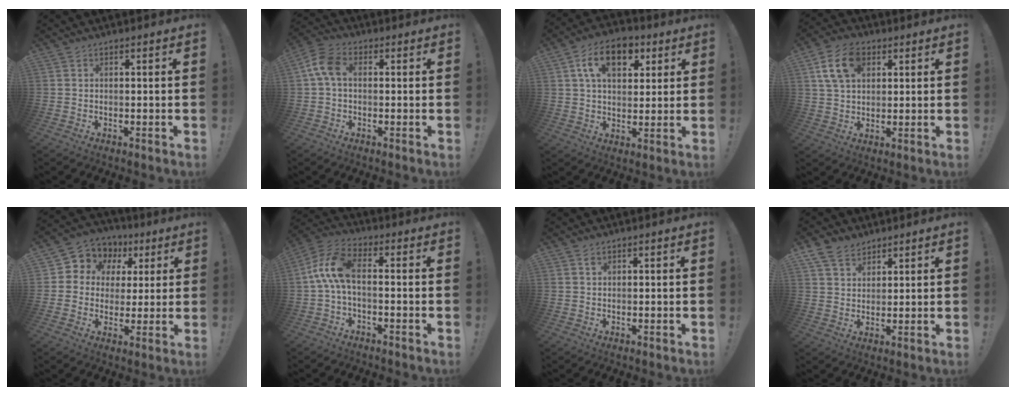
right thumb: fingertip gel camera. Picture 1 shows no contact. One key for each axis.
{"total": 7.7, "fx": 0.9, "fy": 5.0, "fz": 5.8, "tx": -0.115, "ty": 0.015, "tz": 0.022}
{"total": 13.5, "fx": 5.5, "fy": 8.5, "fz": 8.9, "tx": -0.136, "ty": -0.001, "tz": 0.101}
{"total": 11.6, "fx": 4.3, "fy": 7.8, "fz": 7.4, "tx": -0.143, "ty": 0.006, "tz": 0.082}
{"total": 7.6, "fx": 2.0, "fy": 7.1, "fz": 2.1, "tx": -0.032, "ty": -0.016, "tz": 0.042}
{"total": 10.1, "fx": 0.0, "fy": 4.7, "fz": 8.9, "tx": -0.183, "ty": 0.008, "tz": 0.003}
{"total": 0.9, "fx": 0.6, "fy": 0.6, "fz": 0.4, "tx": -0.010, "ty": 0.001, "tz": 0.011}
{"total": 7.1, "fx": 5.3, "fy": 4.2, "fz": 2.1, "tx": -0.044, "ty": -0.027, "tz": 0.106}